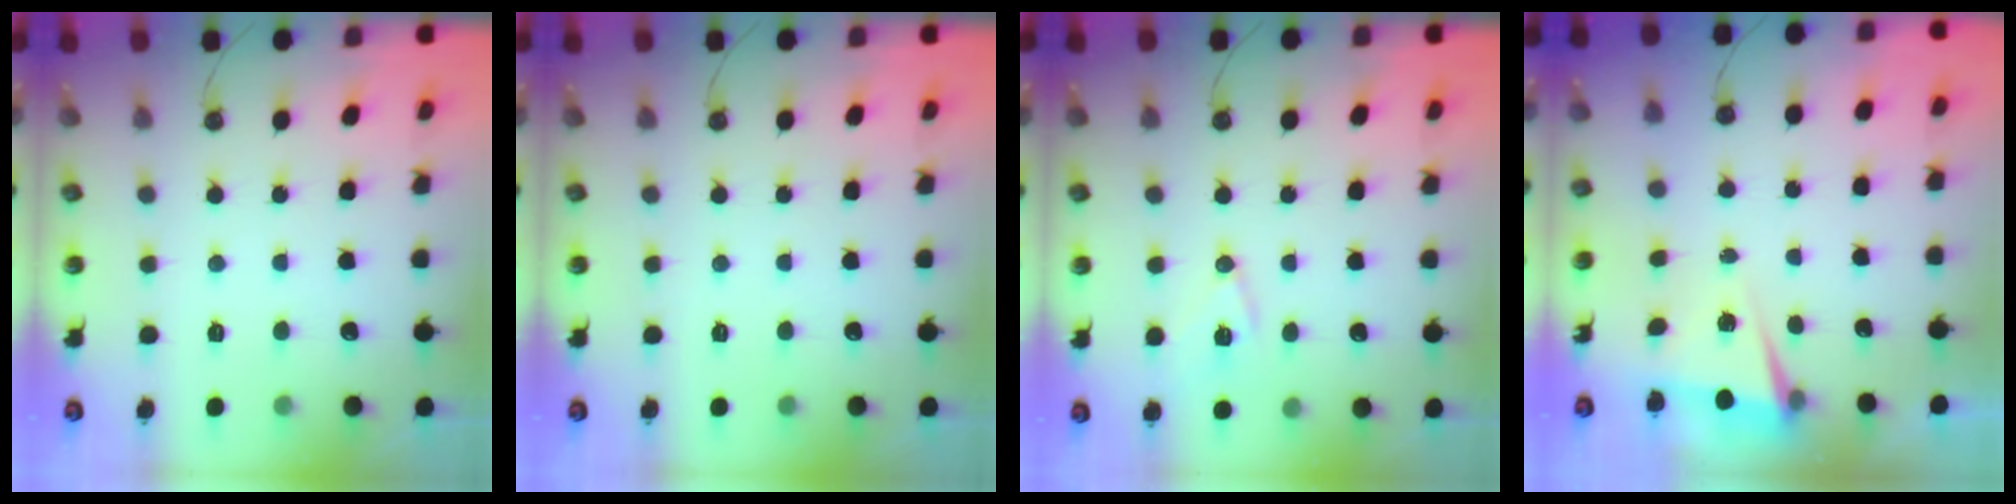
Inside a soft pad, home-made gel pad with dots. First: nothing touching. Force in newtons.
{"total": 0.0}
{"total": 9.9, "press": 9.3, "slide": 3.4}
{"total": 2.0, "press": 1.7, "slide": 1.0}